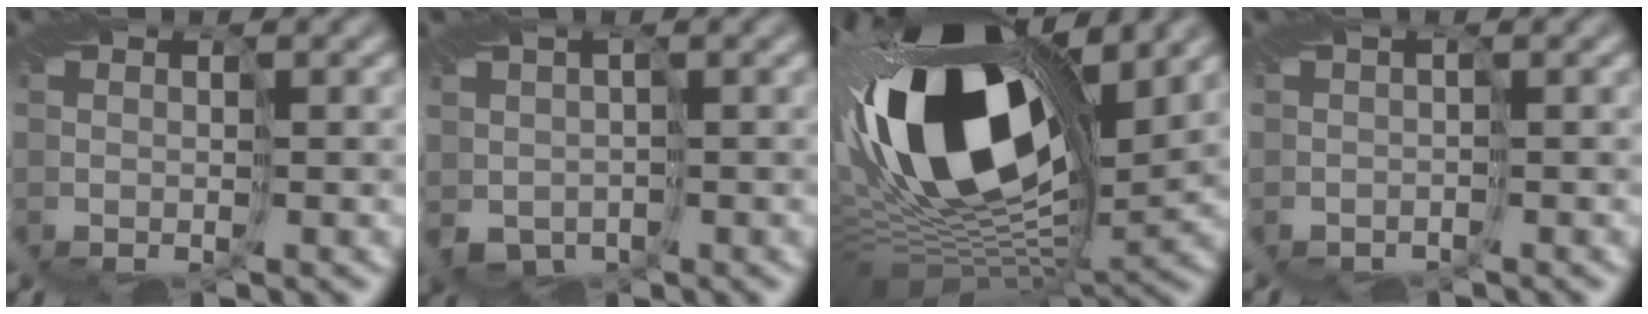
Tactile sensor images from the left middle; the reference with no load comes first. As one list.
[{"total": 2.5, "force": [0.2, 2.3, 1.1], "torque": [-0.025, 0.006, 0.017]}, {"total": 20.0, "force": [4.0, 11.4, 15.9], "torque": [-0.300, -0.010, 0.068]}, {"total": 0.8, "force": [0.2, 0.6, 0.4], "torque": [-0.008, 0.007, 0.008]}]